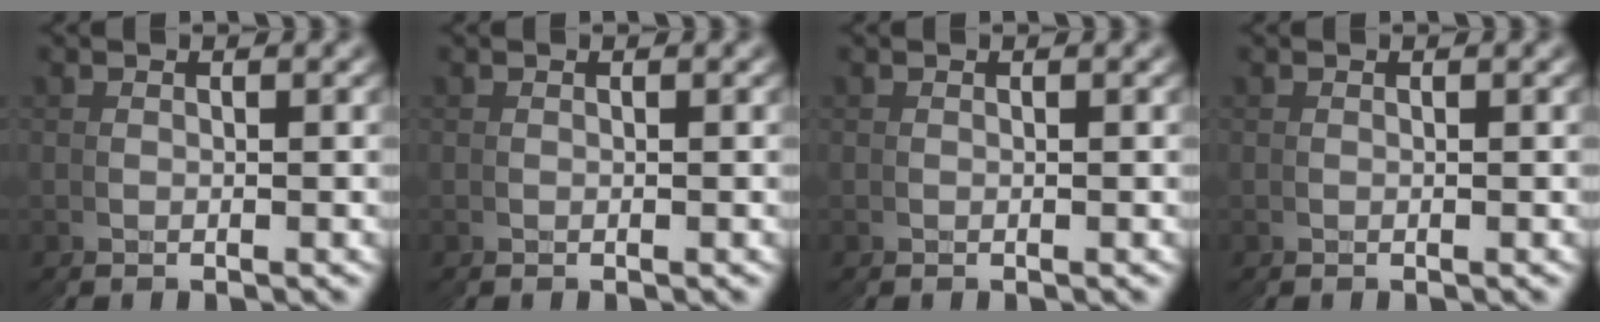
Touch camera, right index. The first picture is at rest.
{"total": 0.0}
{"total": 0.0}
{"total": 0.0}